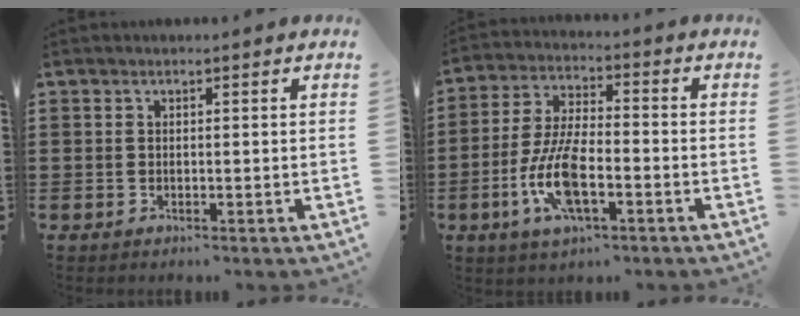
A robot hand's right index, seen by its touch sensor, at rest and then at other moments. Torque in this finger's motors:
{"motor_torque": [2.14, 0.00, 1.06, 0.21]}